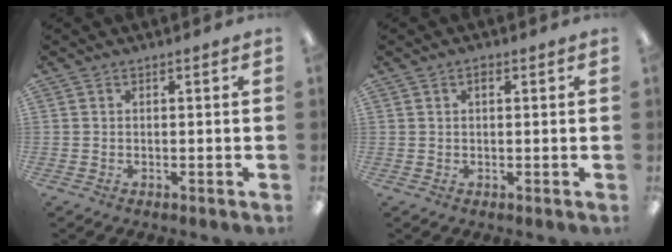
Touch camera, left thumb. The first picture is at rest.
{"total": 1.3, "force": [0.5, 0.7, 0.9], "torque": [-0.012, 0.001, 0.007]}